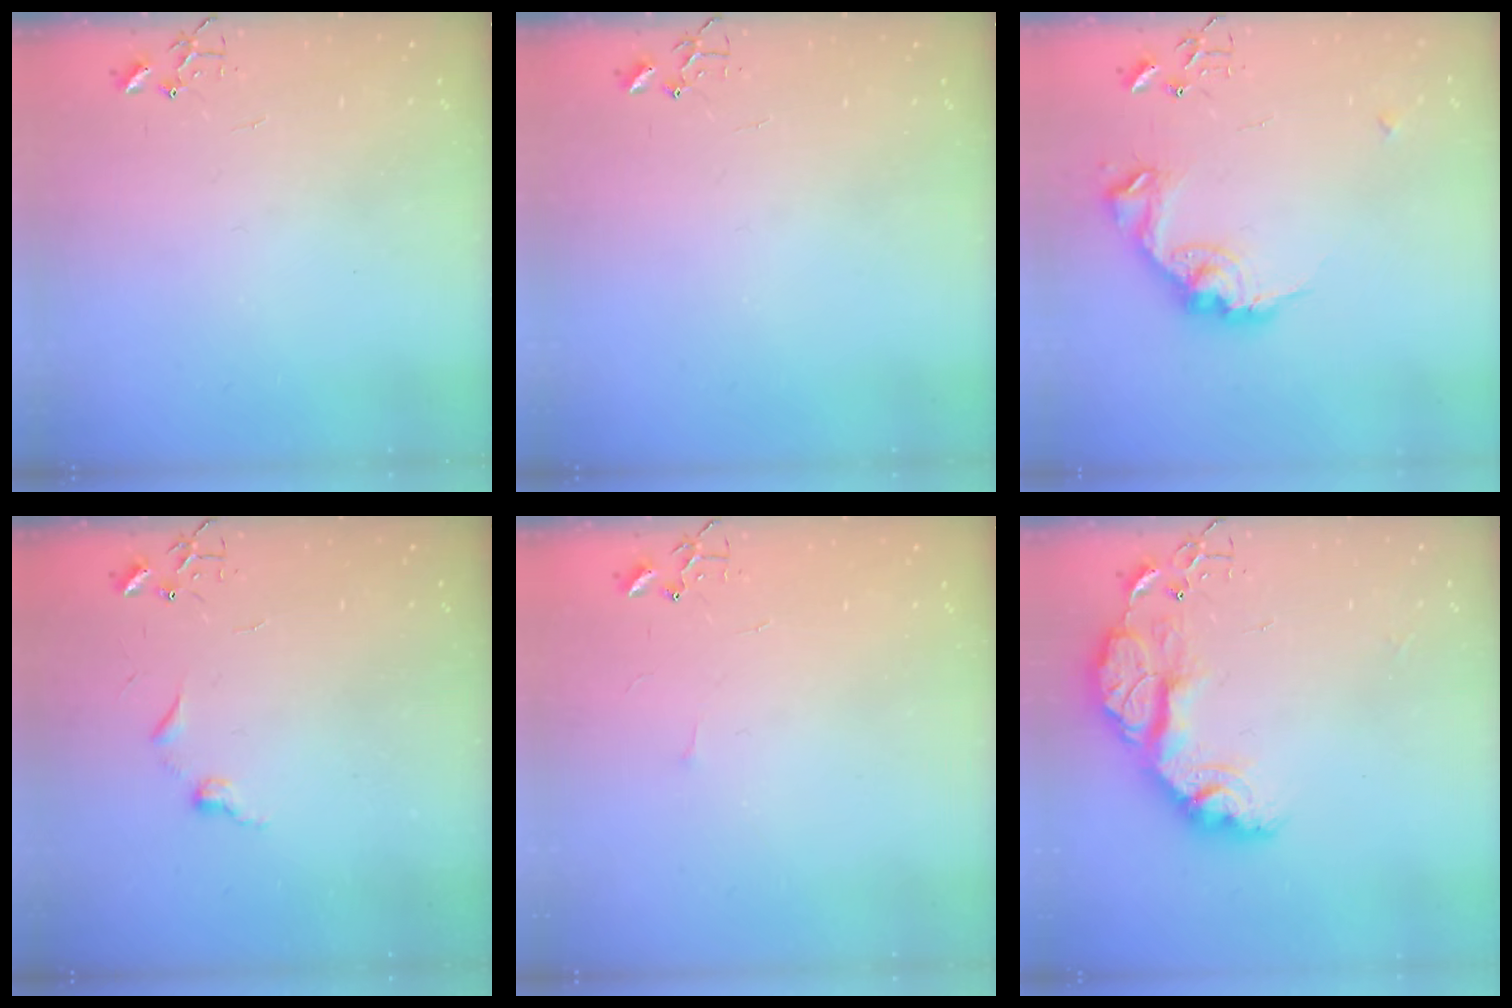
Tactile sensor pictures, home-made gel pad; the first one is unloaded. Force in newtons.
{"total": 0.0}
{"total": 14.2, "press": 14.2, "slide": 0.5}
{"total": 6.1, "press": 6.0, "slide": 0.6}
{"total": 2.7, "press": 2.6, "slide": 0.4}
{"total": 17.4, "press": 17.4, "slide": 1.4}